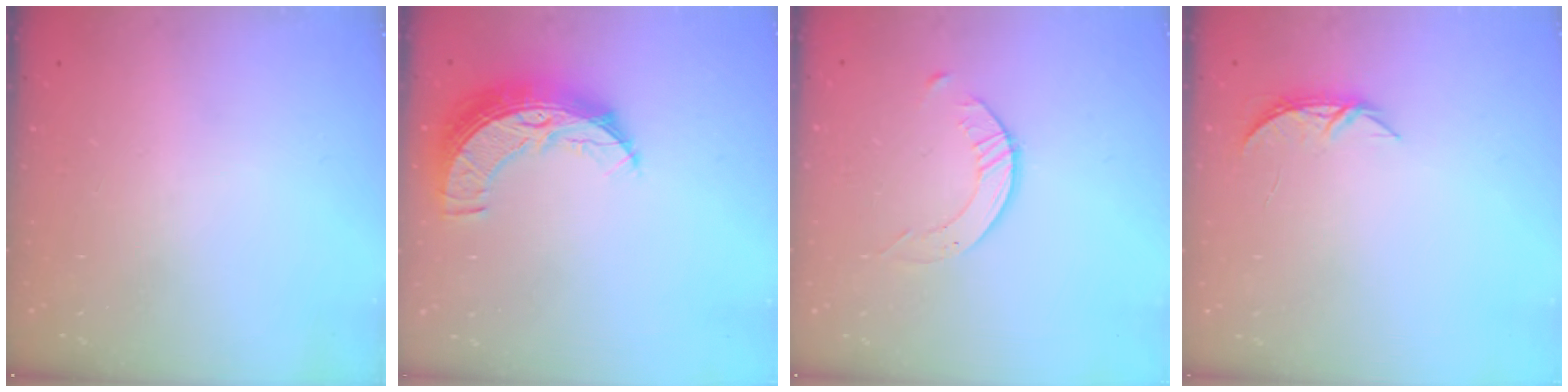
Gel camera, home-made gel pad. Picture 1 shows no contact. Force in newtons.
{"total": 11.5, "press": 11.5, "slide": 0.9}
{"total": 3.5, "press": 3.5, "slide": 0.5}
{"total": 4.2, "press": 4.2, "slide": 0.5}